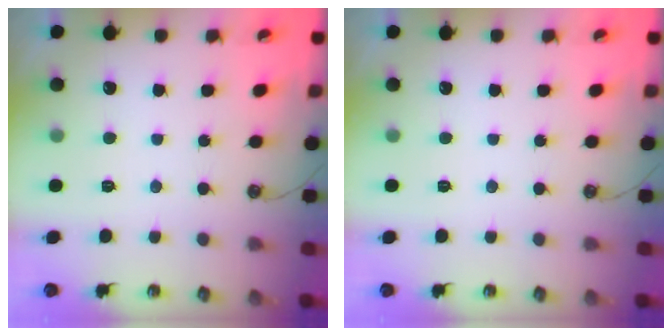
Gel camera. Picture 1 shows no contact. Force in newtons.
{"total": 0.0}